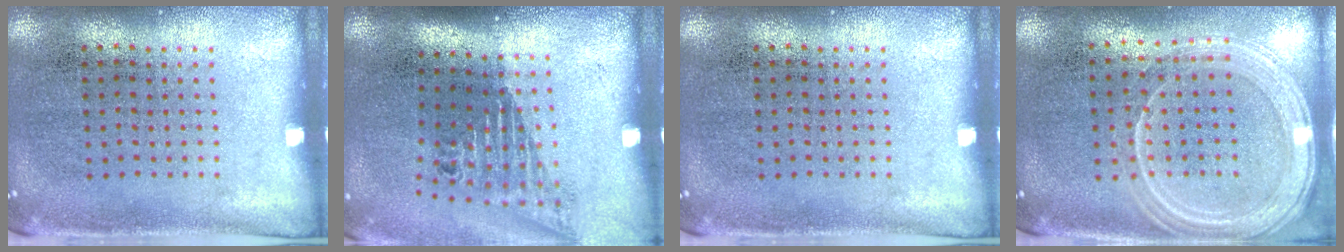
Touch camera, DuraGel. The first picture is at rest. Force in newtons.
{"total": 1.6, "press": 1.2, "slide": 1.1}
{"total": 0.0}
{"total": 1.4, "press": 1.4, "slide": 0.2}